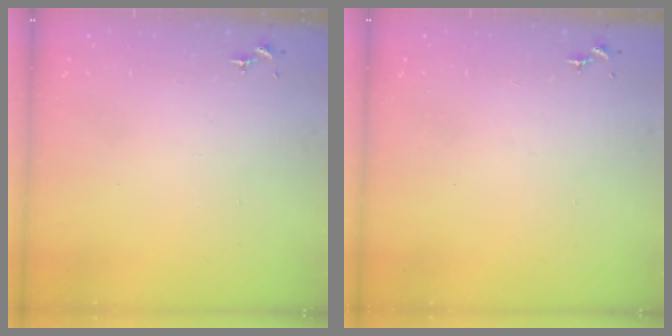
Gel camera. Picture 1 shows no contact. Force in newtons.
{"total": 0.0}